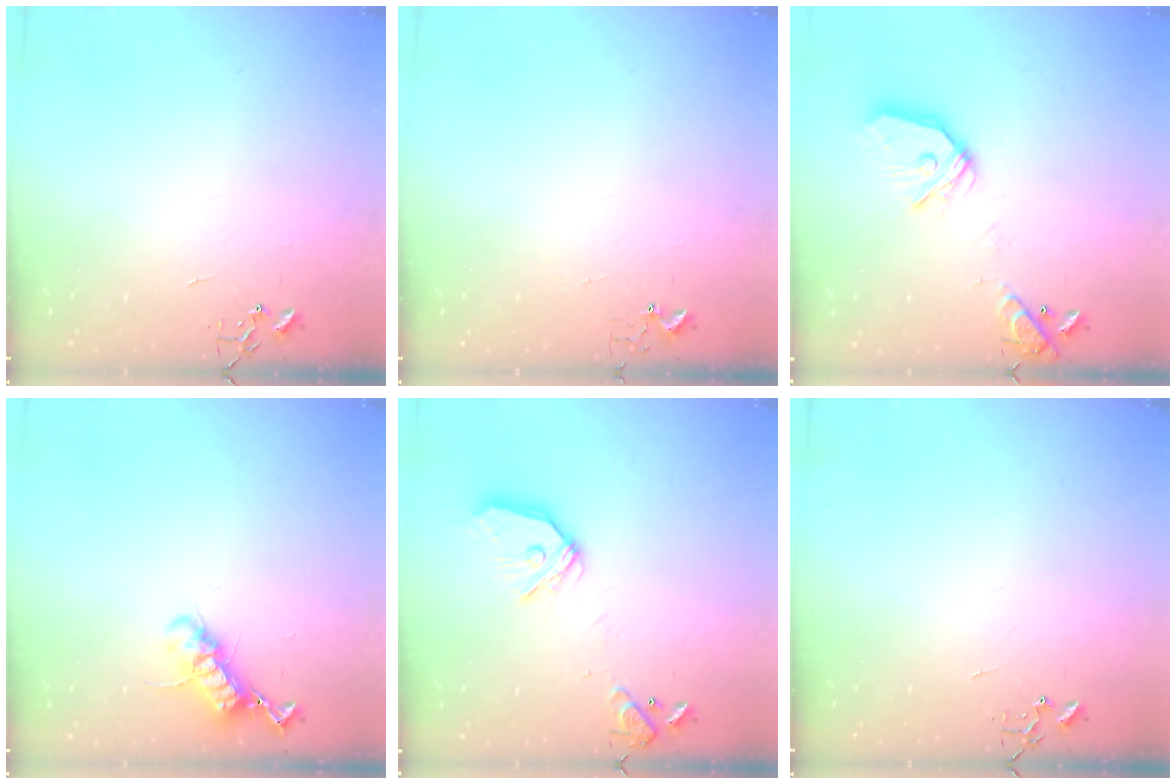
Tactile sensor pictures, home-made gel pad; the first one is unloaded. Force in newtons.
{"total": 2.7, "press": 2.7, "slide": 0.3}
{"total": 15.8, "press": 15.6, "slide": 2.1}
{"total": 11.9, "press": 11.8, "slide": 0.9}
{"total": 14.7, "press": 14.6, "slide": 1.9}
{"total": 0.0}